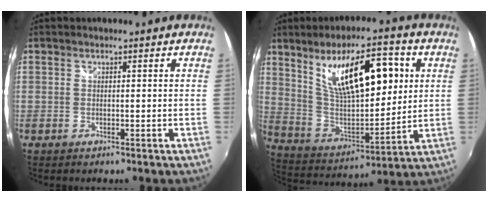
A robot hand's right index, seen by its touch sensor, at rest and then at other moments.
{"total": 19.6, "force": [7.3, 7.8, 16.5], "torque": [-0.267, 0.001, 0.140]}